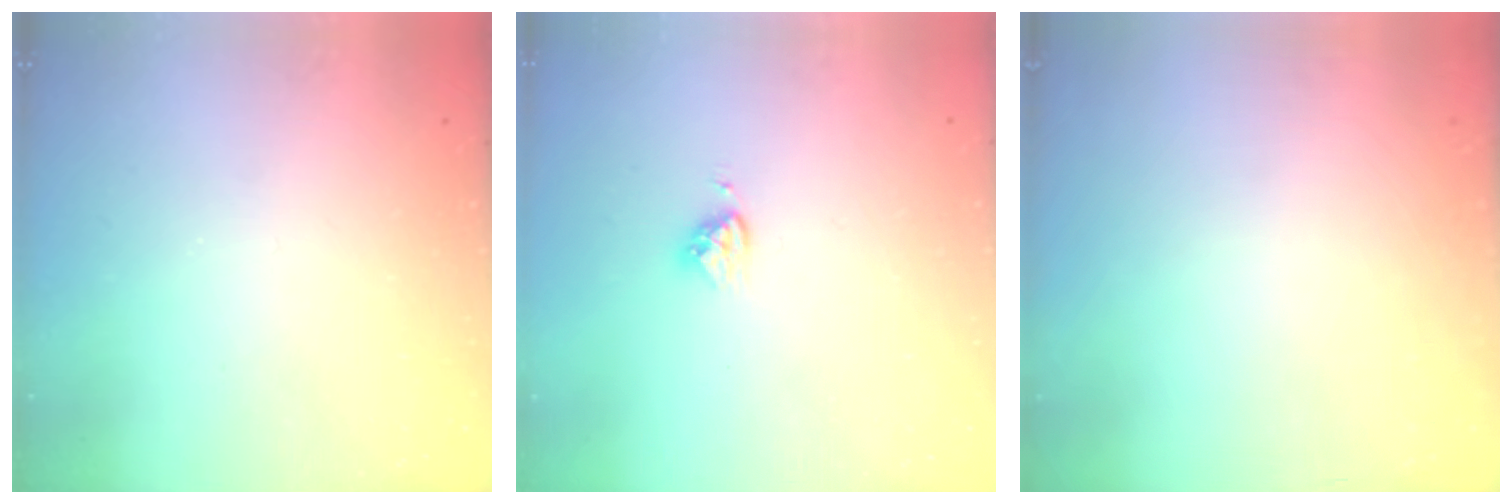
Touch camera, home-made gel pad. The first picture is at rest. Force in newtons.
{"total": 3.9, "press": 3.8, "slide": 0.4}
{"total": 0.0}